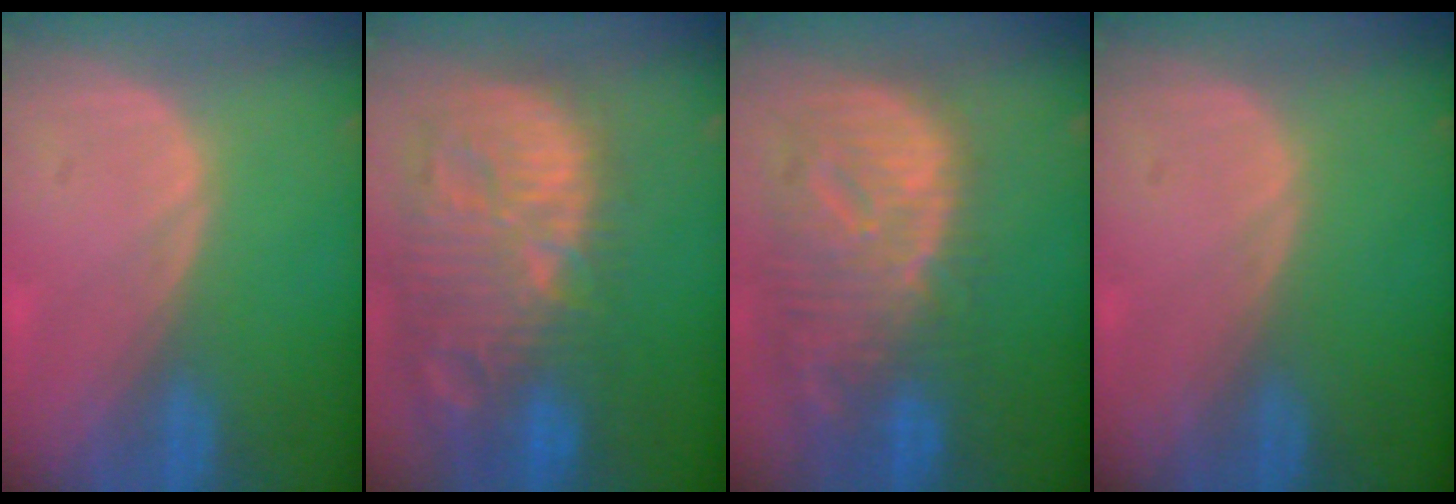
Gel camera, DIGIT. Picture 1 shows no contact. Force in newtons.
{"total": 14.5, "press": 12.5, "slide": 7.3}
{"total": 12.4, "press": 10.7, "slide": 6.3}
{"total": 0.0}